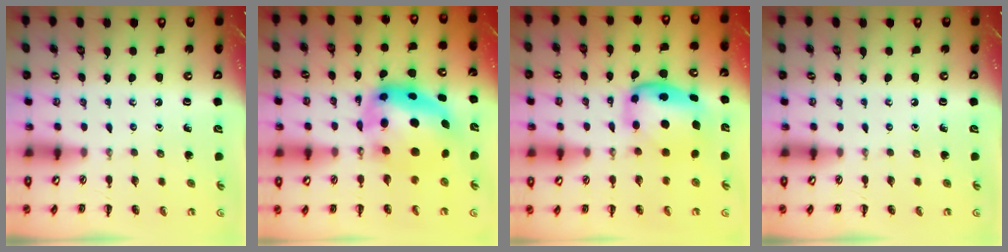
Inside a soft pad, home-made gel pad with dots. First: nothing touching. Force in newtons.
{"total": 9.8, "press": 9.5, "slide": 2.4}
{"total": 6.5, "press": 6.3, "slide": 1.6}
{"total": 0.0}